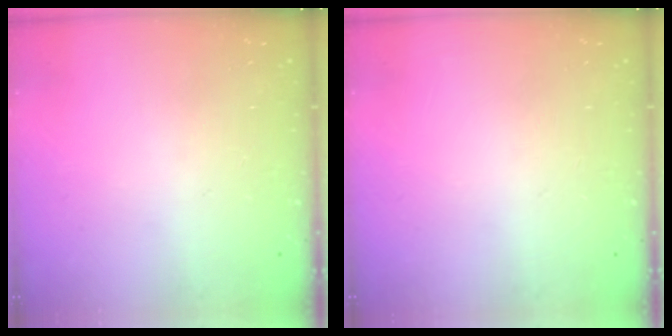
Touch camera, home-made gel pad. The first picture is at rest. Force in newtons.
{"total": 0.0}